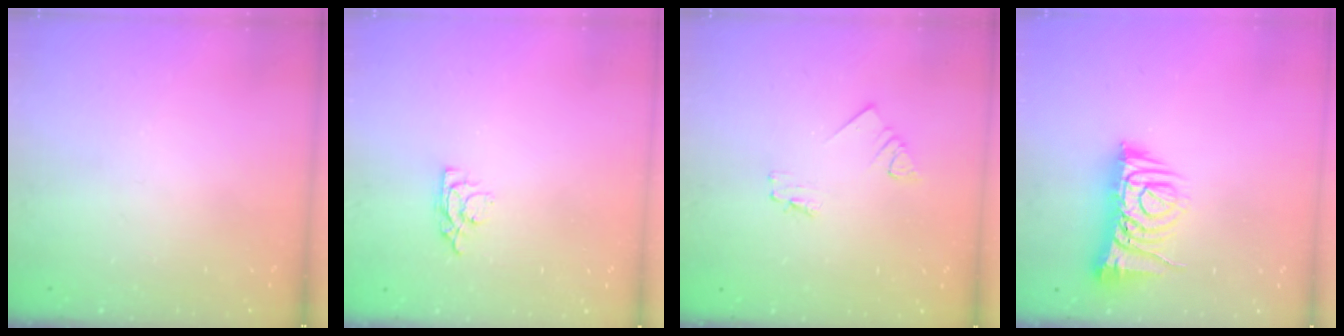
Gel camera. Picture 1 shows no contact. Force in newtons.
{"total": 3.8, "press": 3.8, "slide": 0.5}
{"total": 1.9, "press": 1.9, "slide": 0.2}
{"total": 9.6, "press": 9.5, "slide": 1.4}